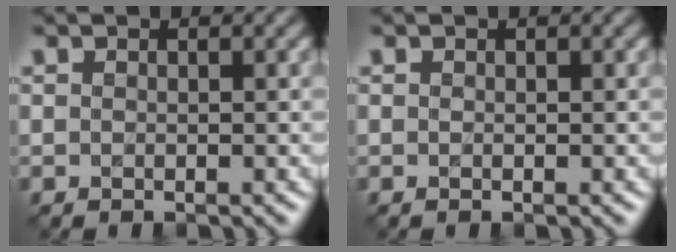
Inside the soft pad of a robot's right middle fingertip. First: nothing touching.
{"total": 0.0}